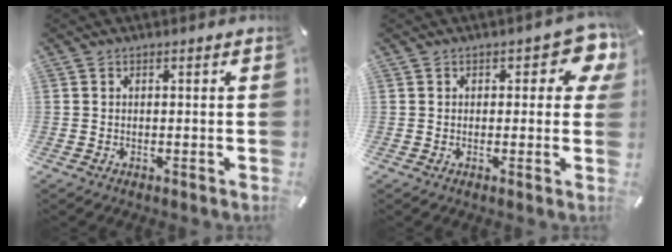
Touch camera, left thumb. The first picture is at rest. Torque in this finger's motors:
{"motor_torque": [0.06, -0.29, 0.17, 0.32, 0.00]}